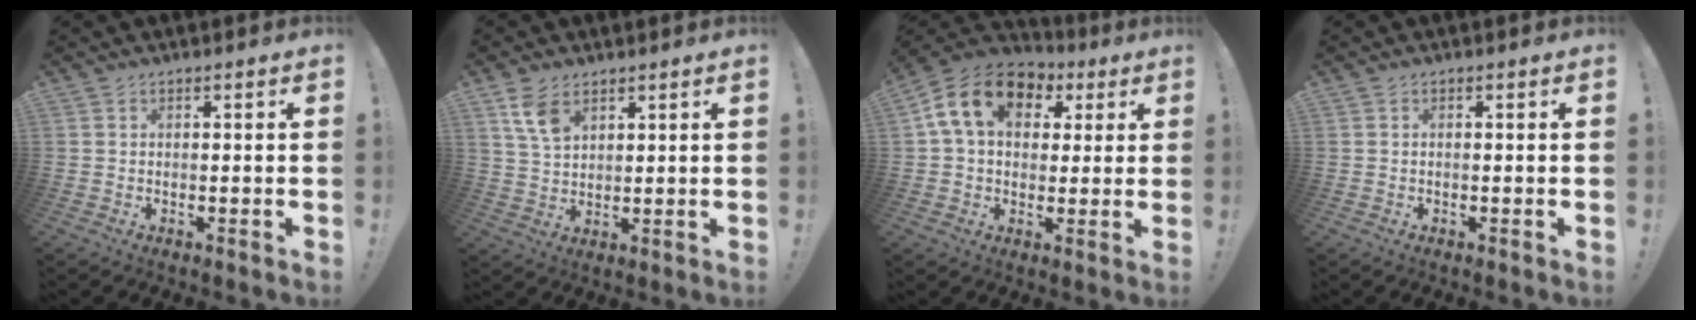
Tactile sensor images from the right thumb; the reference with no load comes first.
{"total": 7.0, "force": [4.0, 3.8, 4.2], "torque": [-0.084, -0.012, 0.078]}
{"total": 15.2, "force": [5.1, 10.7, 9.5], "torque": [-0.158, 0.005, 0.099]}
{"total": 0.0}